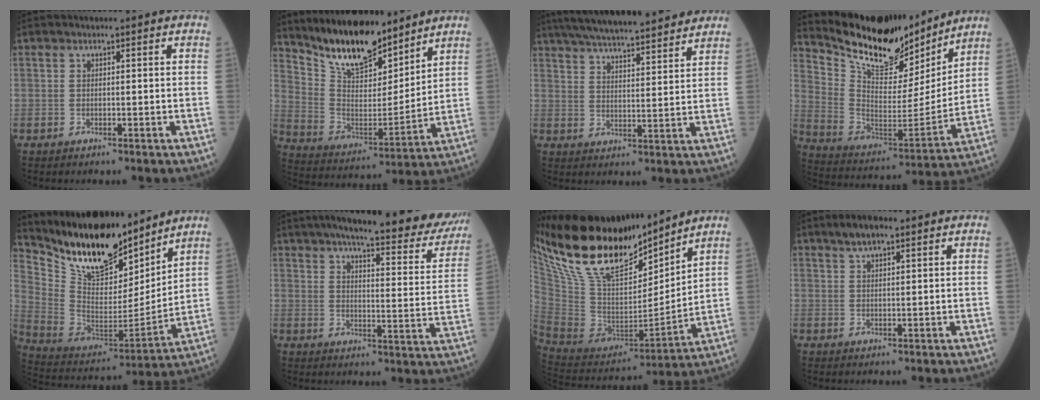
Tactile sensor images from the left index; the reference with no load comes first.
{"total": 14.7, "force": [12.4, 4.4, 6.6], "torque": [-0.120, -0.005, 0.232]}
{"total": 21.1, "force": [18.5, 2.8, 9.8], "torque": [-0.162, 0.036, 0.265]}
{"total": 18.3, "force": [16.6, 4.8, 6.1], "torque": [-0.125, -0.027, 0.279]}
{"total": 18.4, "force": [15.7, 5.3, 7.9], "torque": [-0.149, -0.009, 0.288]}
{"total": 27.3, "force": [23.2, 3.9, 13.8], "torque": [-0.191, -0.049, 0.278]}
{"total": 23.3, "force": [18.4, 6.5, 12.8], "torque": [-0.258, 0.012, 0.338]}
{"total": 3.6, "force": [2.6, 0.9, 2.3], "torque": [-0.050, 0.015, 0.050]}